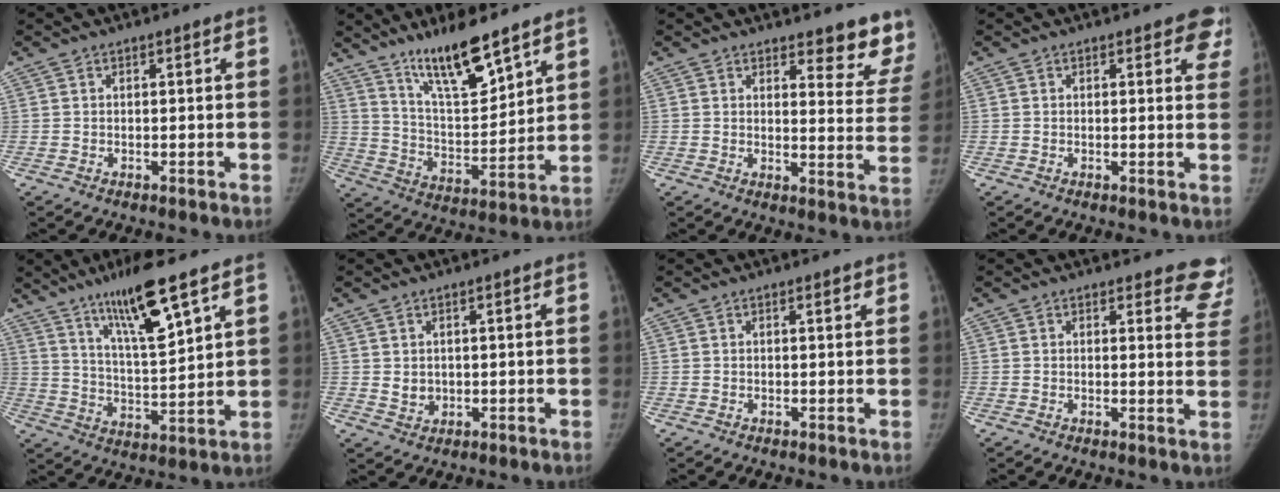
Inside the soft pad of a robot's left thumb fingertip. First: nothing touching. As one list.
[{"total": 13.5, "force": [10.1, 2.9, 8.5], "torque": [-0.127, -0.069, 0.190]}, {"total": 10.5, "force": [9.4, 3.2, 3.4], "torque": [0.008, -0.071, 0.088]}, {"total": 5.1, "force": [3.6, 2.4, 2.6], "torque": [0.010, -0.012, 0.027]}, {"total": 13.8, "force": [8.6, 2.0, 10.5], "torque": [-0.177, -0.049, 0.159]}, {"total": 2.5, "force": [0.4, 2.2, 1.2], "torque": [-0.009, -0.005, 0.016]}, {"total": 0.9, "force": [0.6, 0.3, 0.6], "torque": [-0.006, -0.002, 0.008]}, {"total": 8.7, "force": [8.2, 2.8, 1.0], "torque": [0.043, -0.058, 0.053]}]